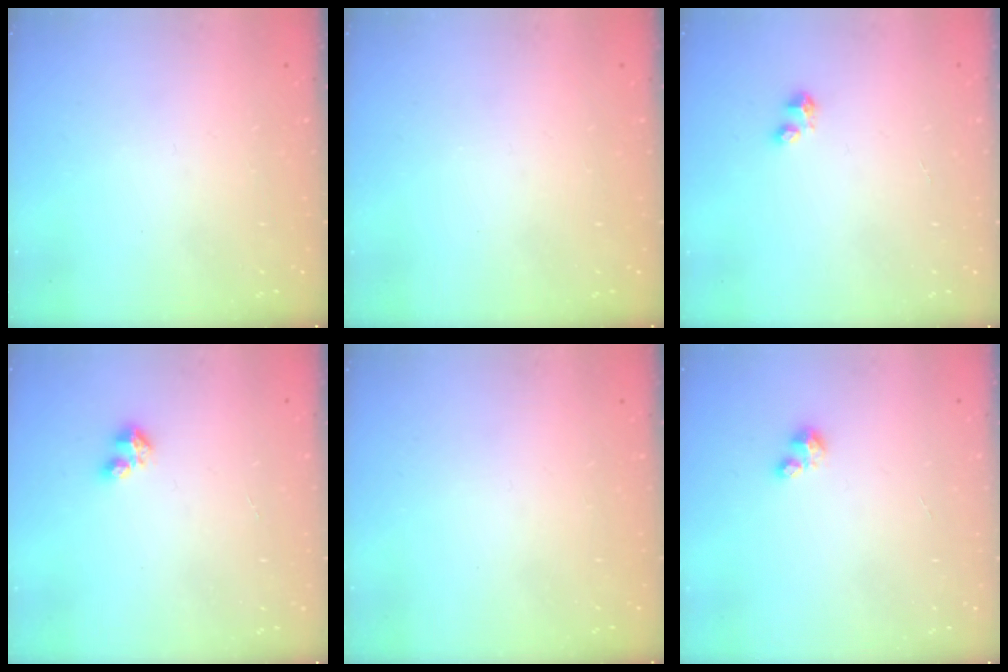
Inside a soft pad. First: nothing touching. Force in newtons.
{"total": 0.0}
{"total": 2.8, "press": 2.8, "slide": 0.4}
{"total": 2.7, "press": 2.7, "slide": 0.3}
{"total": 0.0}
{"total": 2.5, "press": 2.5, "slide": 0.3}